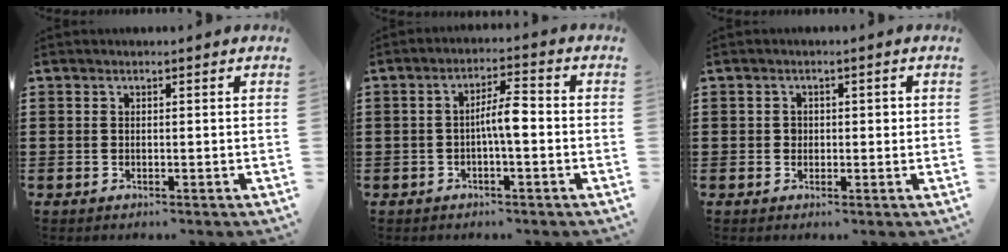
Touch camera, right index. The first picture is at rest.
{"total": 4.7, "force": [-0.6, 1.1, 4.5], "torque": [-0.088, 0.007, -0.016]}
{"total": 1.5, "force": [0.1, 1.3, 0.8], "torque": [-0.011, 0.004, -0.001]}